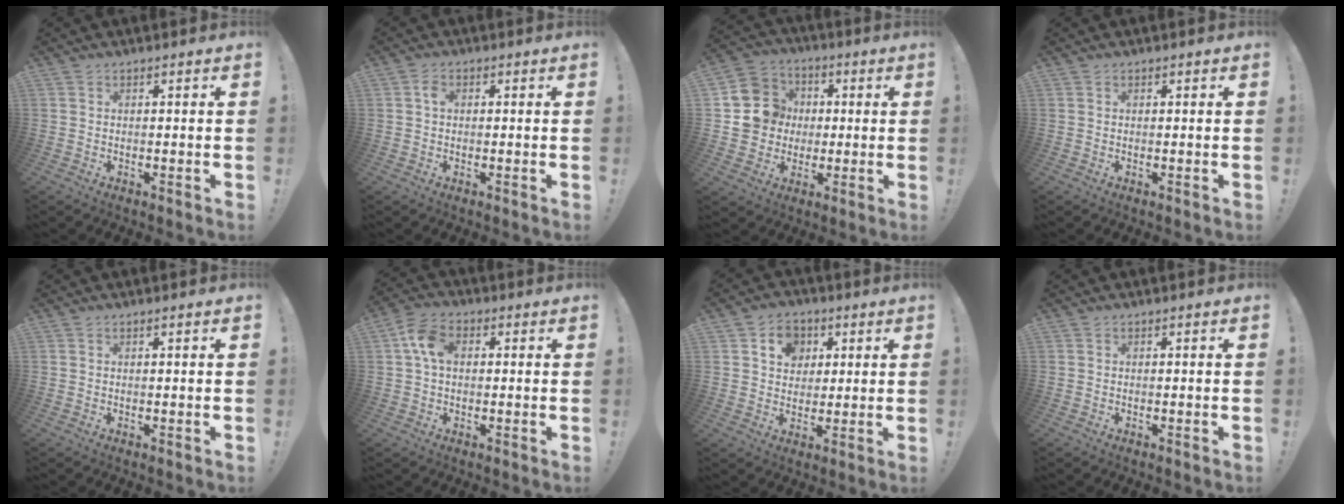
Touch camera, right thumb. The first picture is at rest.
{"total": 1.9, "force": [0.1, 1.3, 1.4], "torque": [-0.029, 0.007, 0.001]}
{"total": 12.7, "force": [0.1, 12.2, 3.7], "torque": [-0.047, 0.017, 0.015]}
{"total": 0.0}
{"total": 0.6, "force": [0.4, -0.1, 0.5], "torque": [-0.004, -0.002, 0.005]}
{"total": 7.9, "force": [1.3, 5.1, 5.8], "torque": [-0.114, 0.011, 0.025]}
{"total": 8.9, "force": [3.2, 7.7, 3.3], "torque": [-0.045, -0.007, 0.062]}
{"total": 0.0}